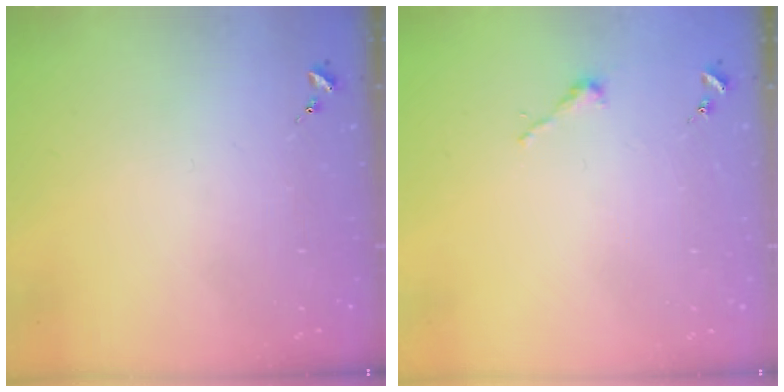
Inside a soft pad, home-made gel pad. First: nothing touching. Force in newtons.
{"total": 2.5, "press": 2.5, "slide": 0.2}